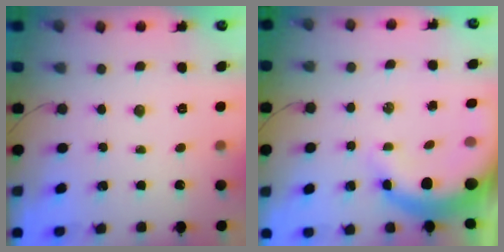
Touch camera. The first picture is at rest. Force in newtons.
{"total": 9.0, "press": 8.8, "slide": 1.9}